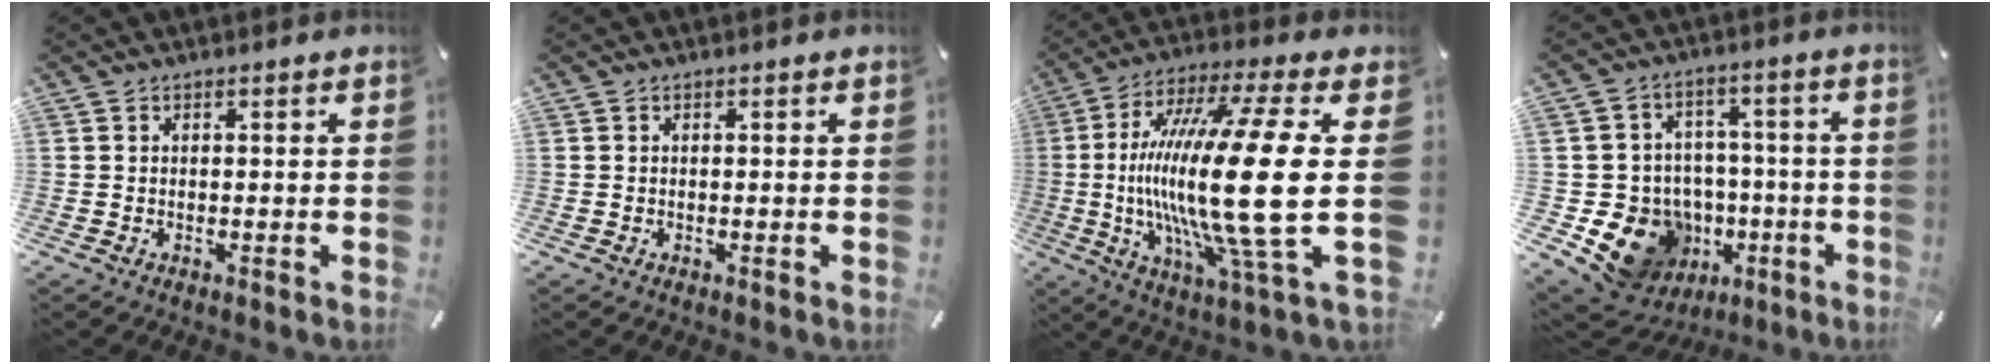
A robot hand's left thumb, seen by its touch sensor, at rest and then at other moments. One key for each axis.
{"total": 0.0}
{"total": 29.7, "fx": -1.3, "fy": 4.4, "fz": 29.4, "tx": -0.585, "ty": -0.031, "tz": -0.036}
{"total": 14.3, "fx": -5.2, "fy": 12.4, "fz": 4.8, "tx": -0.075, "ty": 0.027, "tz": -0.067}